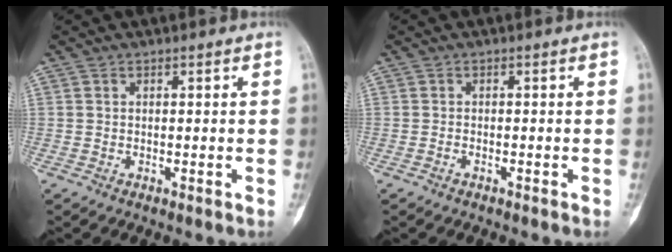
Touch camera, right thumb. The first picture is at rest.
{"total": 0.6, "force": [-0.5, 0.3, 0.3], "torque": [-0.011, 0.004, -0.008]}